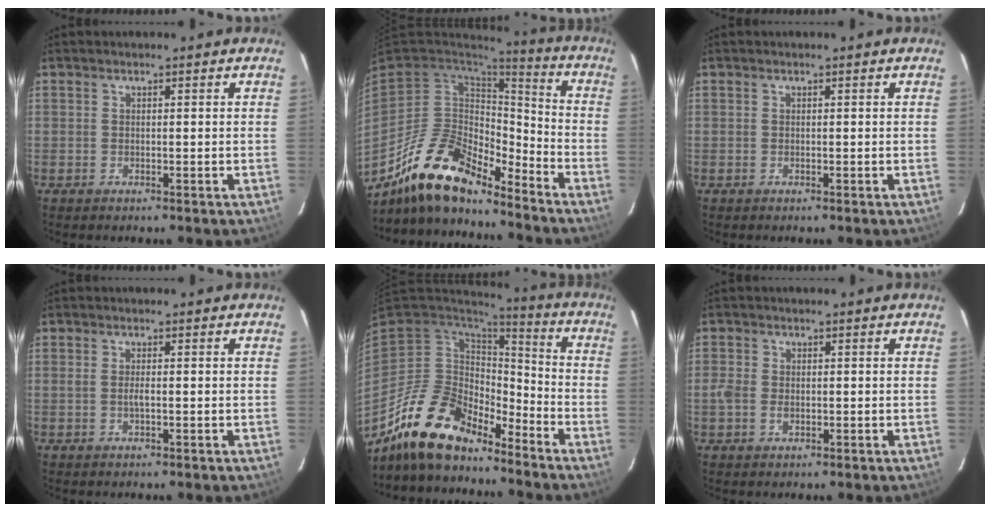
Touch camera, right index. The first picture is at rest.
{"total": 18.3, "force": [-14.4, 6.4, 9.5], "torque": [-0.191, -0.002, -0.265]}
{"total": 0.0}
{"total": 1.3, "force": [-0.2, 0.1, 1.3], "torque": [-0.025, 0.000, -0.005]}
{"total": 15.9, "force": [-13.1, 5.8, 7.0], "torque": [-0.144, -0.005, -0.240]}
{"total": 2.9, "force": [-0.7, 1.9, 2.1], "torque": [-0.045, 0.000, -0.012]}